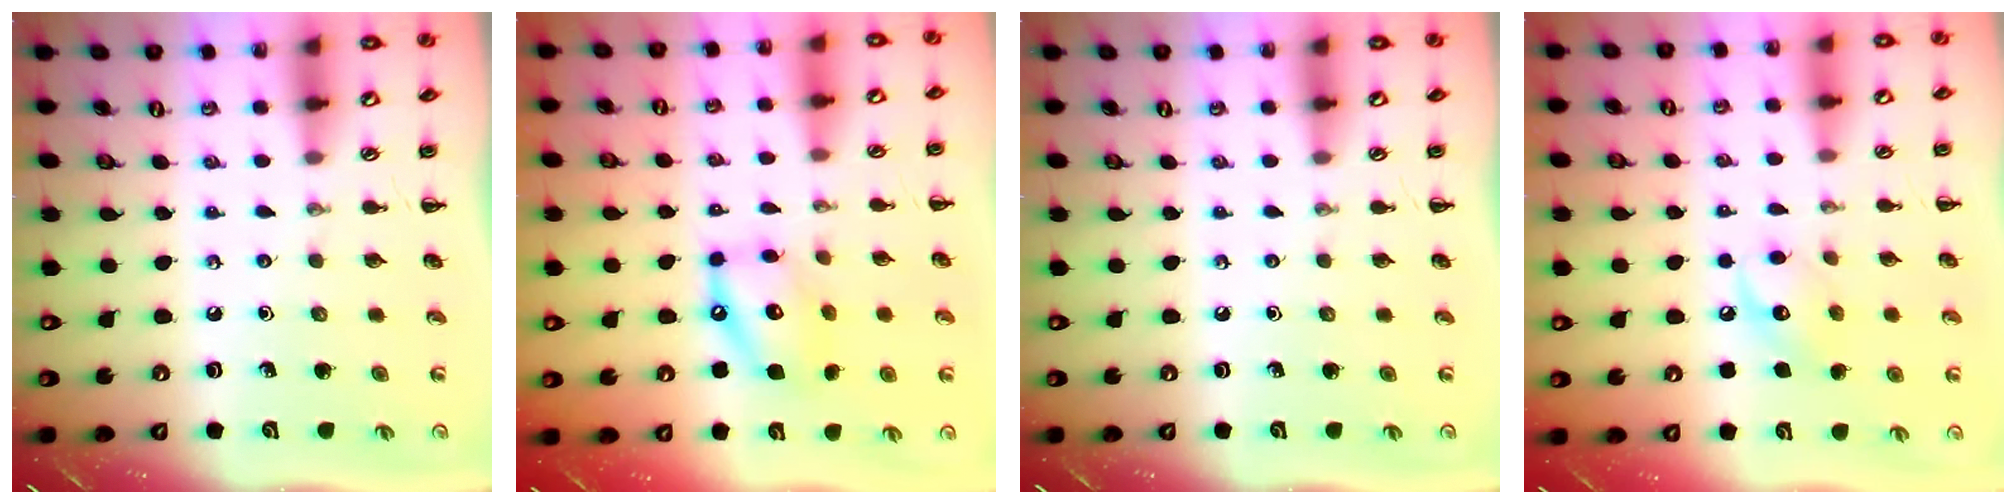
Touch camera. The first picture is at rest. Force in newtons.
{"total": 12.5, "press": 12.3, "slide": 2.3}
{"total": 0.0}
{"total": 8.8, "press": 8.8, "slide": 0.4}